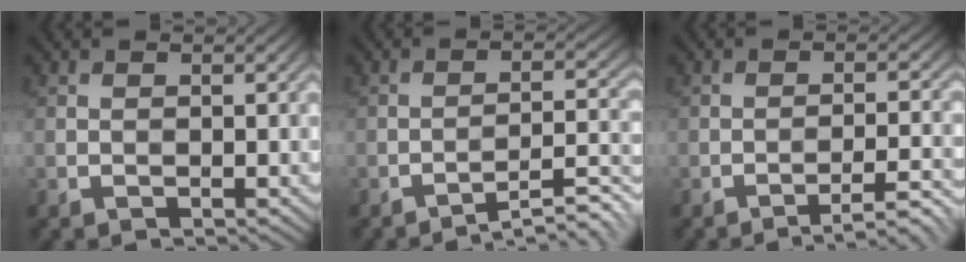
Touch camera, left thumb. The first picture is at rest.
{"total": 6.2, "force": [-4.7, 0.9, 4.0], "torque": [-0.060, 0.018, -0.070]}
{"total": 4.9, "force": [-3.7, 0.6, 3.2], "torque": [-0.050, 0.015, -0.058]}